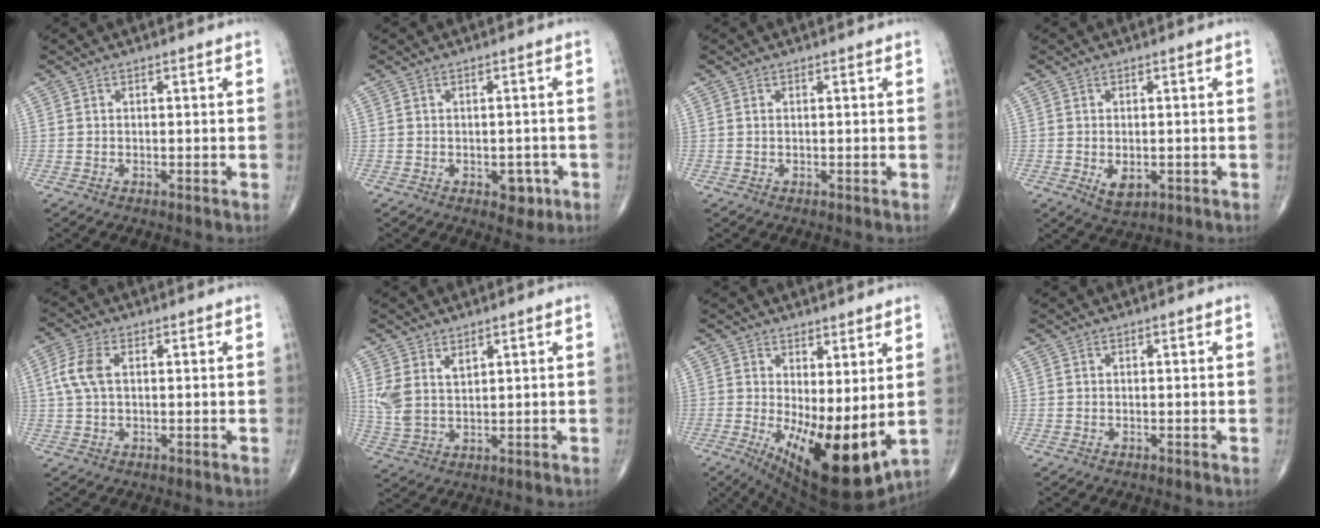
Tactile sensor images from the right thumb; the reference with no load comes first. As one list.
[{"total": 3.4, "force": [-1.4, 2.2, 2.2], "torque": [-0.005, 0.004, -0.015]}, {"total": 0.0}, {"total": 3.7, "force": [-0.9, 2.3, 2.8], "torque": [-0.035, -0.006, -0.005]}, {"total": 5.7, "force": [1.0, 3.1, 4.7], "torque": [-0.124, 0.014, 0.017]}, {"total": 5.8, "force": [2.8, 3.2, 3.9], "torque": [-0.081, -0.009, 0.067]}, {"total": 15.7, "force": [-0.8, 5.9, 14.5], "torque": [-0.230, -0.038, 0.011]}, {"total": 0.0}]